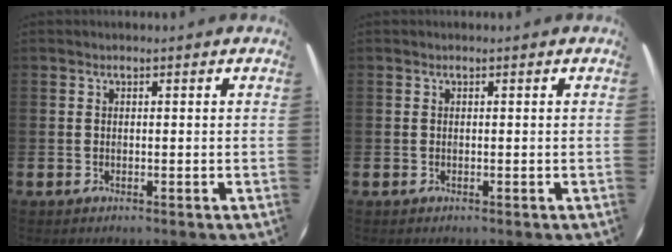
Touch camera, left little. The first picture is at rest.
{"total": 0.0}